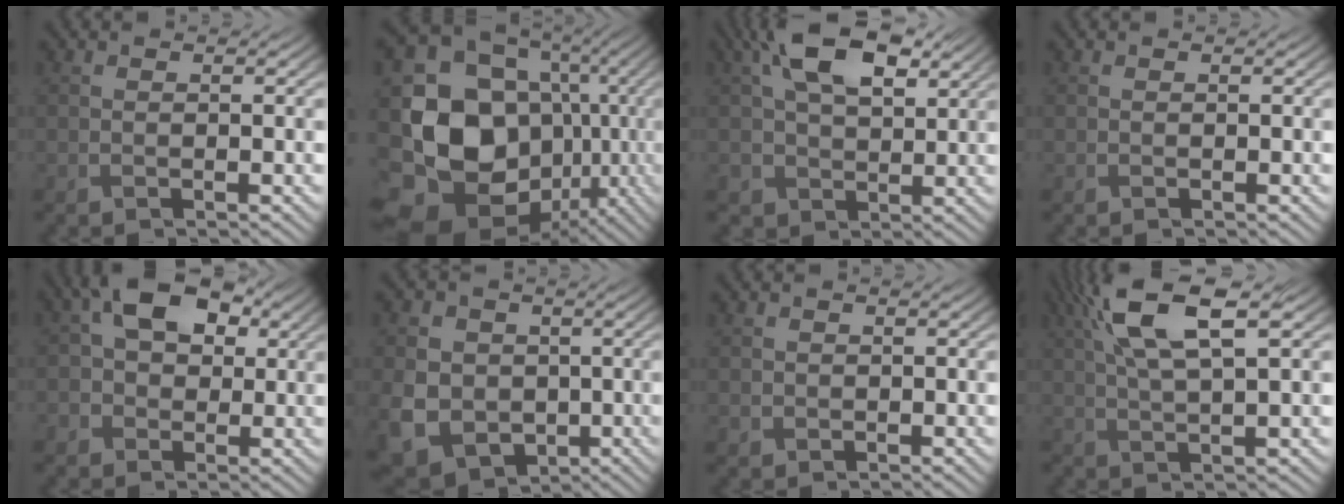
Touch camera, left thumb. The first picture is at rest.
{"total": 21.4, "force": [-4.9, 17.9, 10.7], "torque": [-0.232, -0.046, -0.073]}
{"total": 10.3, "force": [4.2, 6.1, 7.2], "torque": [-0.153, 0.007, 0.082]}
{"total": 0.0}
{"total": 7.9, "force": [1.6, 5.9, 5.0], "torque": [-0.104, 0.013, 0.021]}
{"total": 10.4, "force": [-1.5, 8.9, 5.3], "torque": [-0.142, -0.033, -0.032]}
{"total": 0.9, "force": [0.0, 0.9, 0.0], "torque": [-0.002, -0.005, -0.003]}
{"total": 10.0, "force": [4.4, 2.8, 8.5], "torque": [-0.181, 0.021, 0.079]}